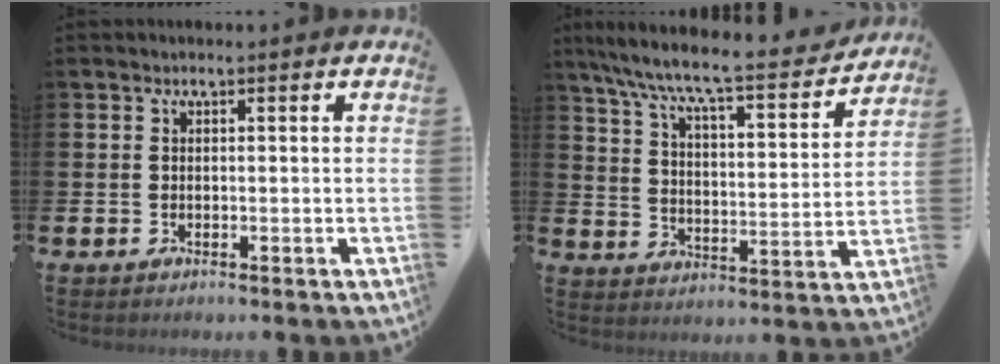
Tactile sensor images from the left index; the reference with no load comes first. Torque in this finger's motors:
{"motor_torque": [0.91, -1.23, 0.95, 0.21]}